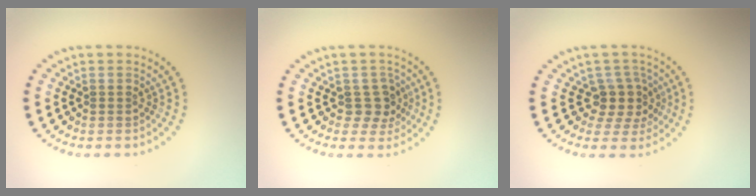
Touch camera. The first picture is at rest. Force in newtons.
{"total": 2.4, "press": 2.0, "slide": 1.4}
{"total": 2.9, "press": 2.1, "slide": 2.0}